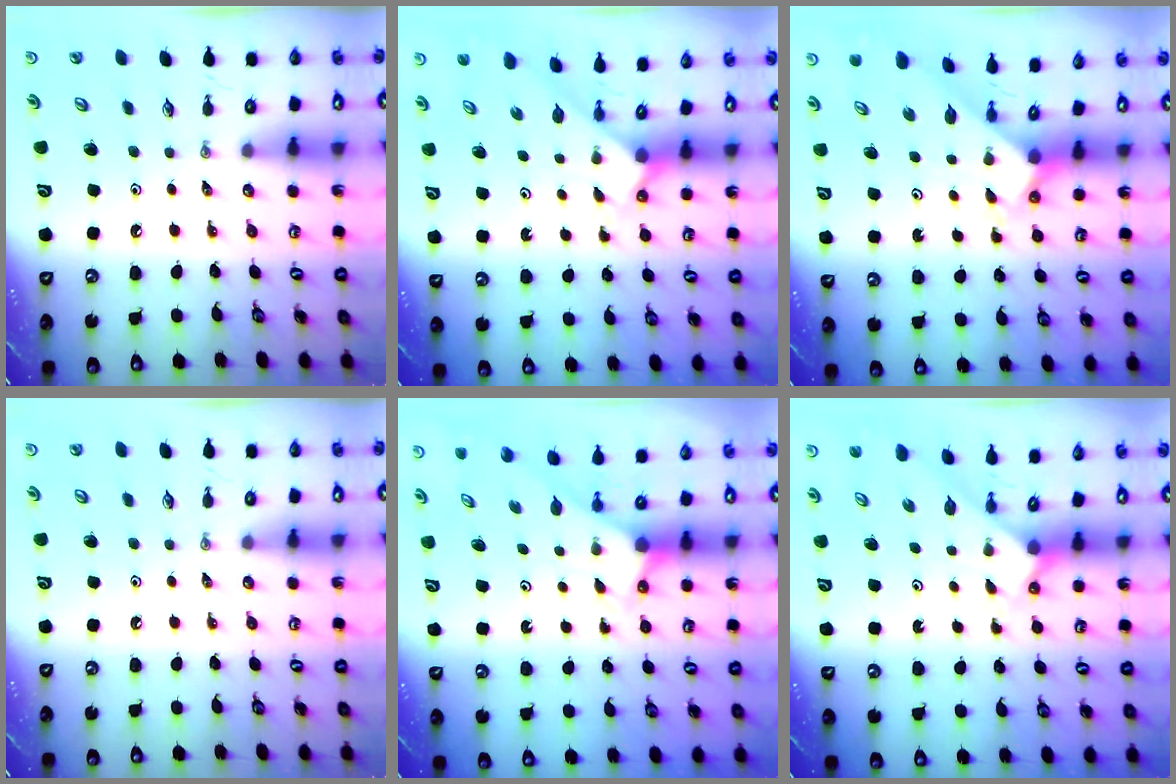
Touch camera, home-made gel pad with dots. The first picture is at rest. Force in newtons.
{"total": 2.5, "press": 2.5, "slide": 0.2}
{"total": 2.3, "press": 2.3, "slide": 0.2}
{"total": 0.0}
{"total": 2.5, "press": 2.4, "slide": 0.2}
{"total": 2.5, "press": 2.5, "slide": 0.2}